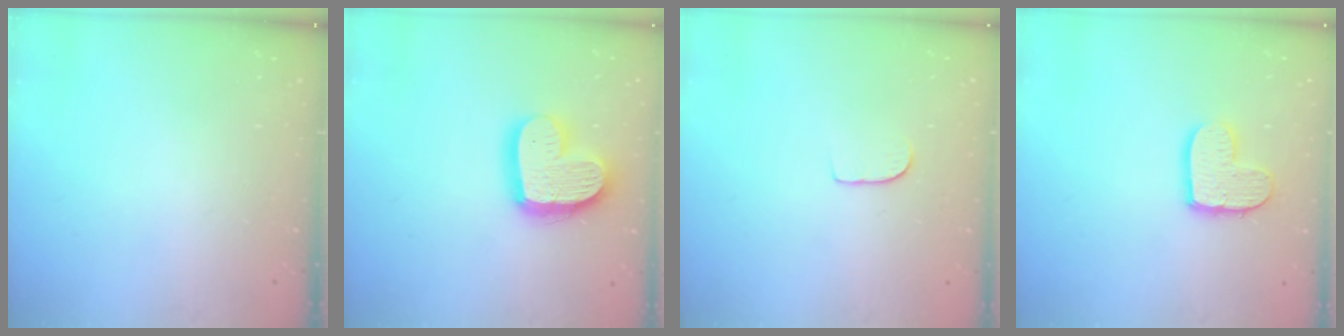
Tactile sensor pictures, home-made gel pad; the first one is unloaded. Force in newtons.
{"total": 17.4, "press": 17.3, "slide": 1.6}
{"total": 5.4, "press": 5.4, "slide": 0.3}
{"total": 10.1, "press": 10.1, "slide": 0.7}